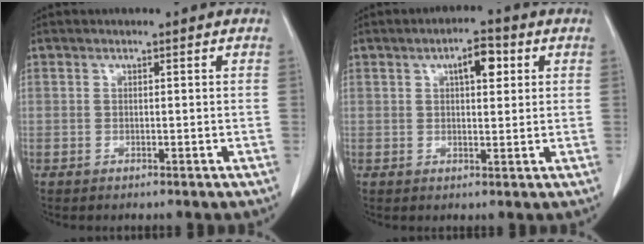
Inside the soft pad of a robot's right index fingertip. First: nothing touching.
{"total": 4.7, "force": [1.8, 1.6, 4.0], "torque": [-0.063, 0.009, 0.026]}